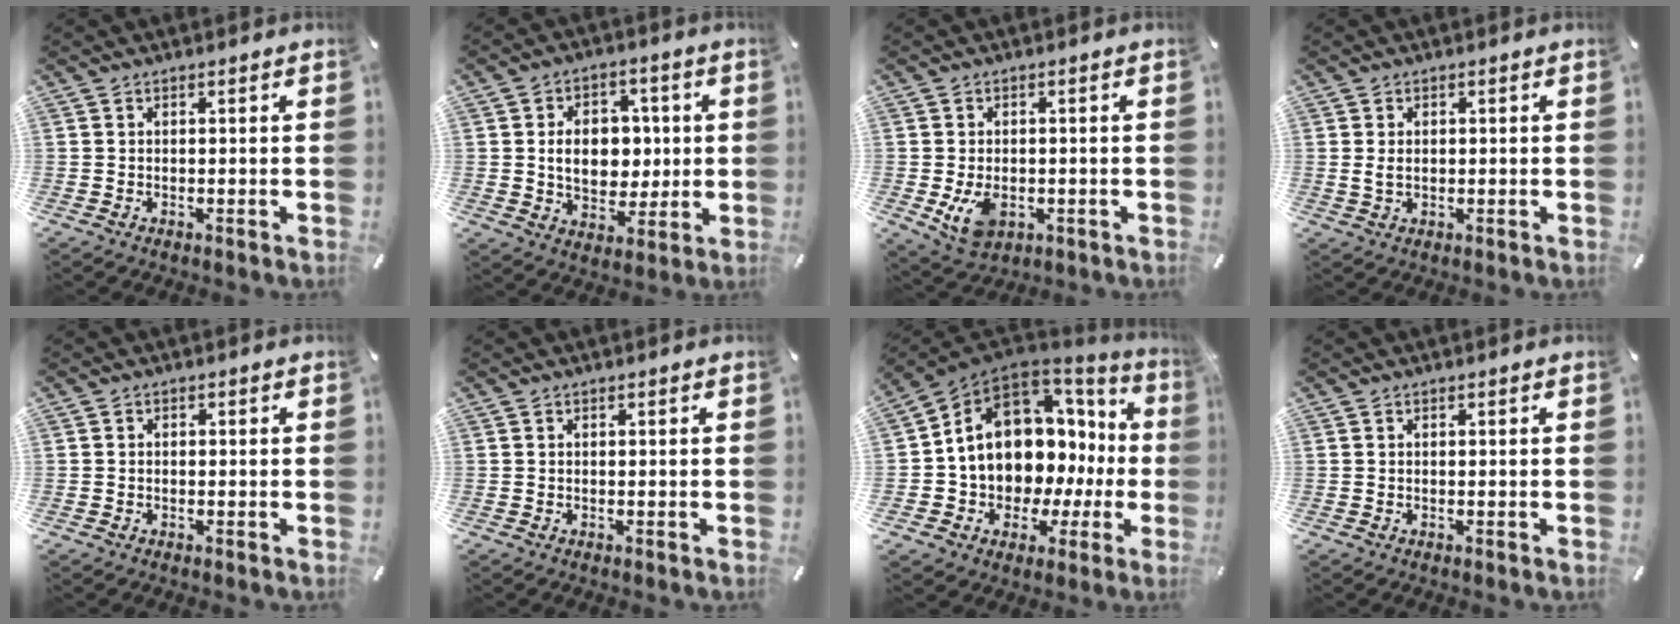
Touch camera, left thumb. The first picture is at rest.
{"total": 11.4, "force": [0.6, 9.0, 7.0], "torque": [-0.109, 0.012, 0.014]}
{"total": 6.3, "force": [-1.1, 4.6, 4.2], "torque": [-0.077, -0.001, -0.021]}
{"total": 2.4, "force": [0.2, 1.8, 1.5], "torque": [-0.031, 0.006, 0.003]}
{"total": 0.7, "force": [-0.3, 0.6, 0.2], "torque": [-0.002, 0.004, -0.008]}
{"total": 0.0}
{"total": 13.1, "force": [3.3, 10.5, 7.1], "torque": [-0.115, -0.046, 0.069]}
{"total": 0.0}